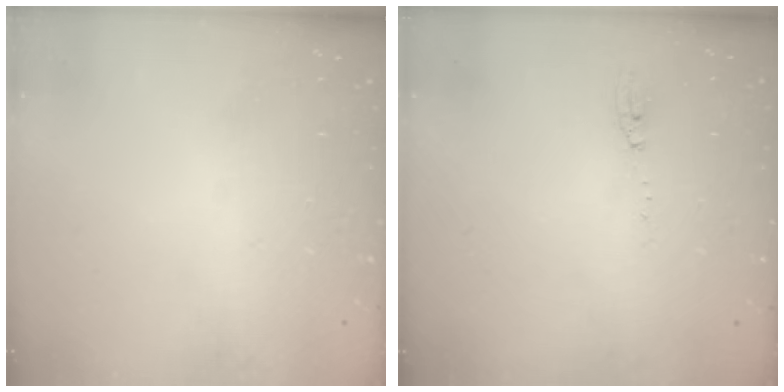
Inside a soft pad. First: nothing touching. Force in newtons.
{"total": 4.8, "press": 4.8, "slide": 0.6}